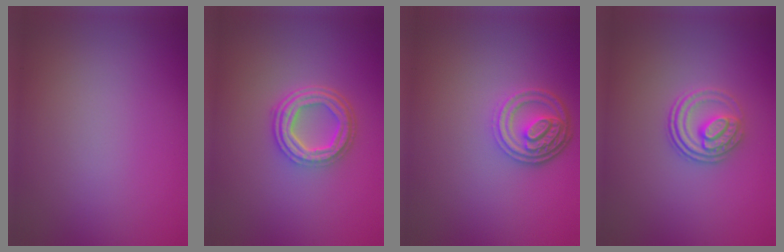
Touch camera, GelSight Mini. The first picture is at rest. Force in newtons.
{"total": 4.3, "press": 3.3, "slide": 2.9}
{"total": 3.8, "press": 3.2, "slide": 2.0}
{"total": 2.9, "press": 2.4, "slide": 1.6}